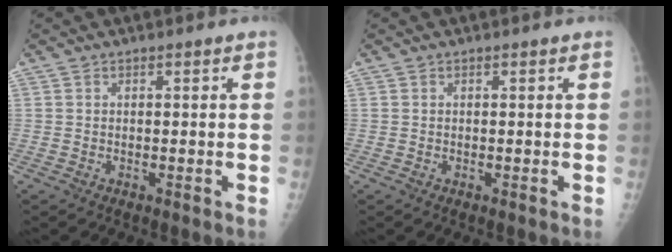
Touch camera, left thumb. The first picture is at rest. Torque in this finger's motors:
{"motor_torque": [-0.04, 0.06, -0.20, -0.16, 0.01]}